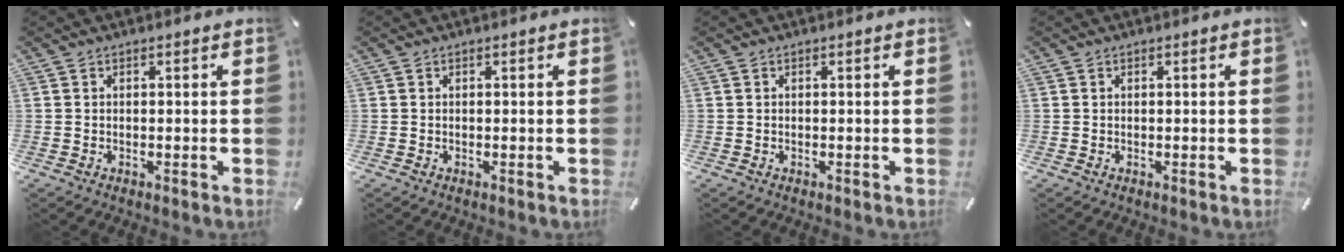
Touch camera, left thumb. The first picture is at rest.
{"total": 0.0}
{"total": 0.0}
{"total": 0.0}